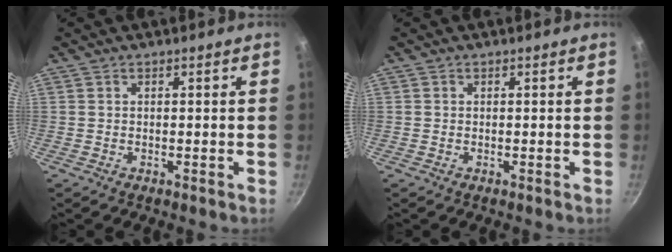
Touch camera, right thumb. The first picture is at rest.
{"total": 0.0}